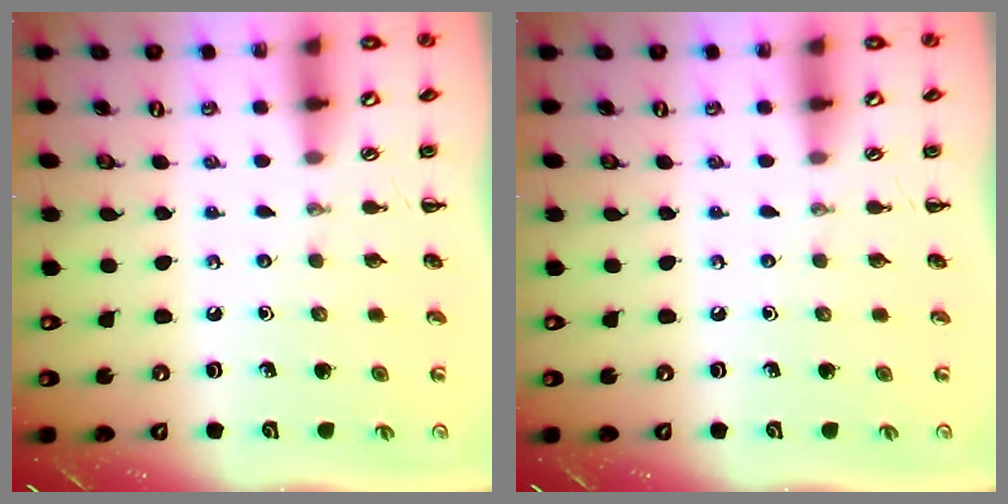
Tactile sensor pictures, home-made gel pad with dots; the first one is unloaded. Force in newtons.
{"total": 0.0}